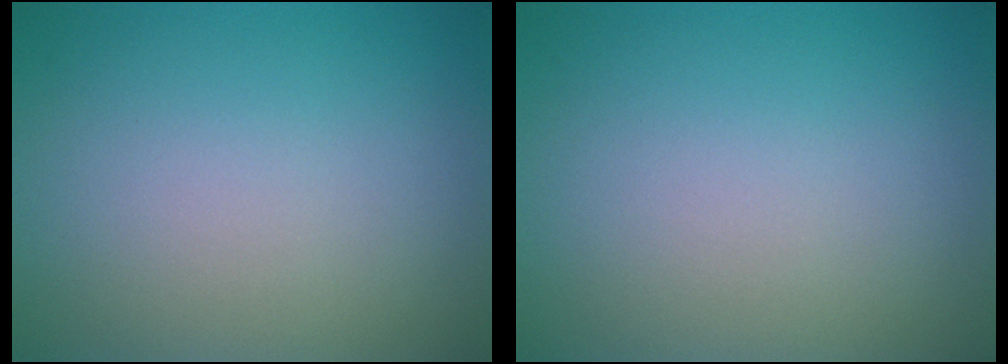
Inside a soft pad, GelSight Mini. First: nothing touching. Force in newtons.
{"total": 0.0}